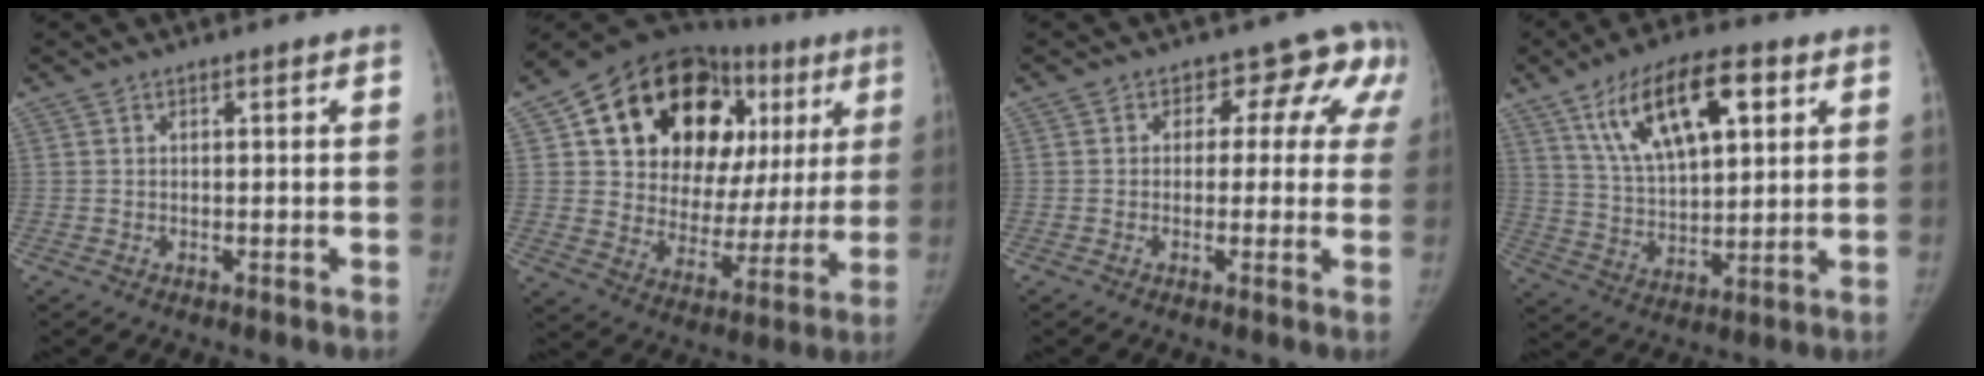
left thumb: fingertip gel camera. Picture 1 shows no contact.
{"total": 29.4, "force": [11.0, 18.2, 20.4], "torque": [-0.245, 0.022, 0.178]}
{"total": 8.9, "force": [2.8, 6.6, 5.4], "torque": [0.003, 0.010, 0.020]}
{"total": 17.7, "force": [7.9, 7.8, 13.7], "torque": [-0.203, -0.016, 0.141]}